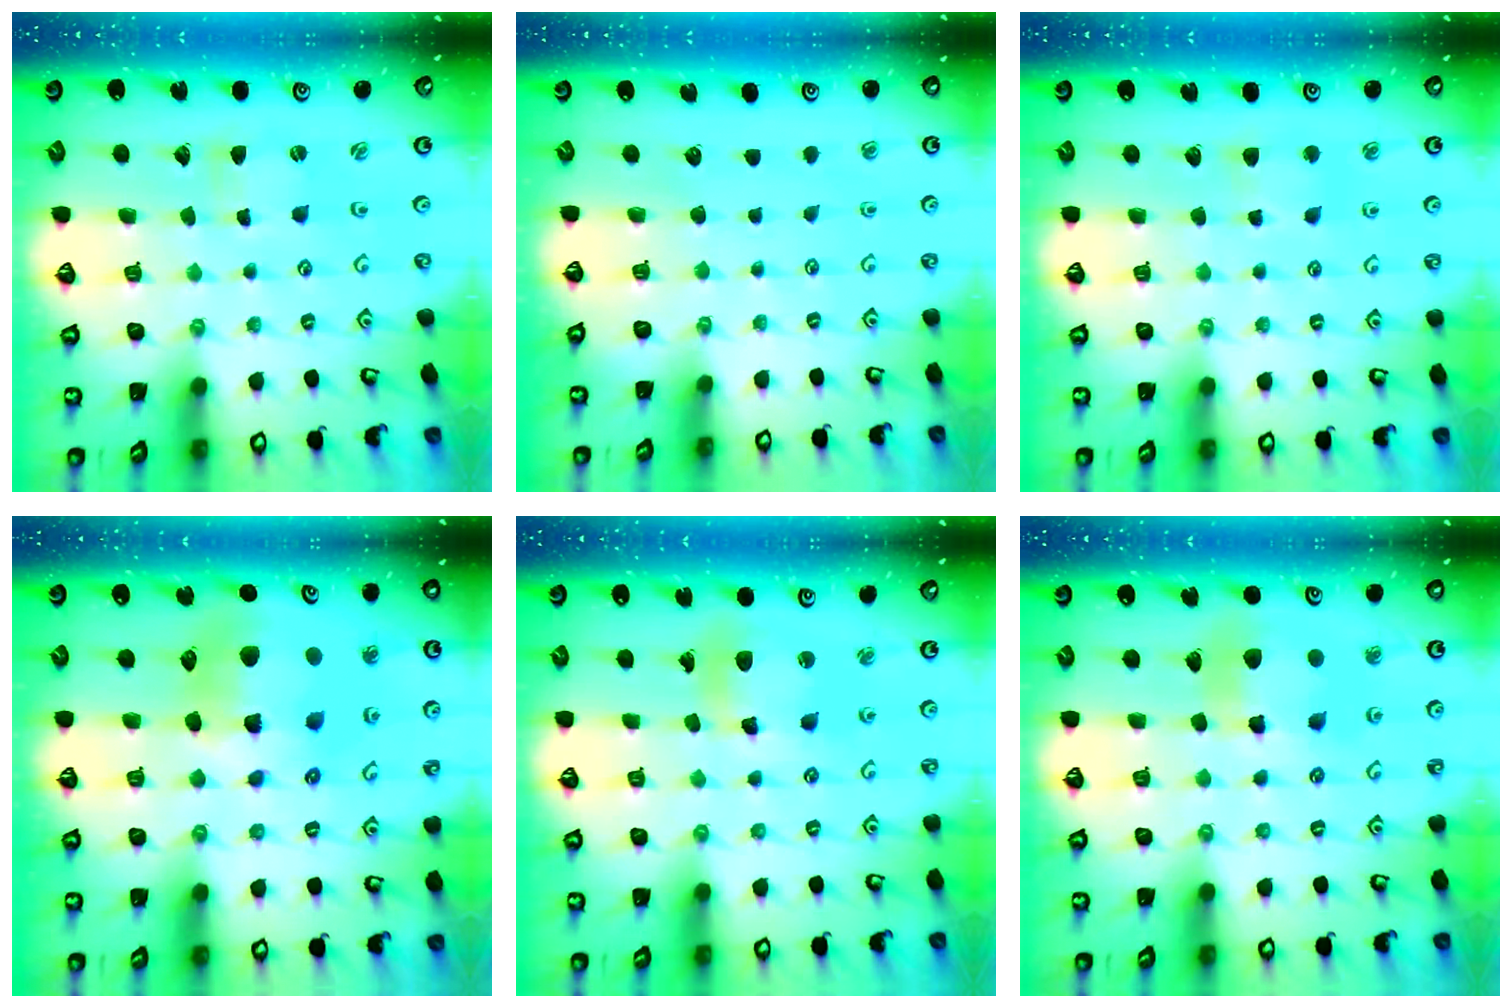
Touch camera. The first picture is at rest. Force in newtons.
{"total": 0.0}
{"total": 3.6, "press": 3.5, "slide": 0.9}
{"total": 16.1, "press": 16.0, "slide": 2.2}
{"total": 11.6, "press": 11.5, "slide": 1.5}
{"total": 10.3, "press": 10.2, "slide": 1.6}